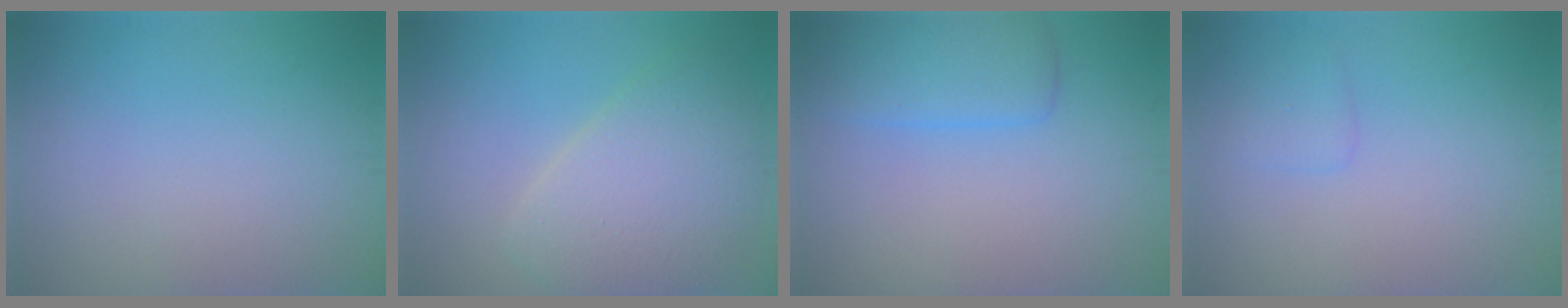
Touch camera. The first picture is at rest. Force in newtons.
{"total": 5.8, "press": 5.8, "slide": 0.3}
{"total": 3.4, "press": 3.4, "slide": 0.3}
{"total": 1.0, "press": 1.0, "slide": 0.1}